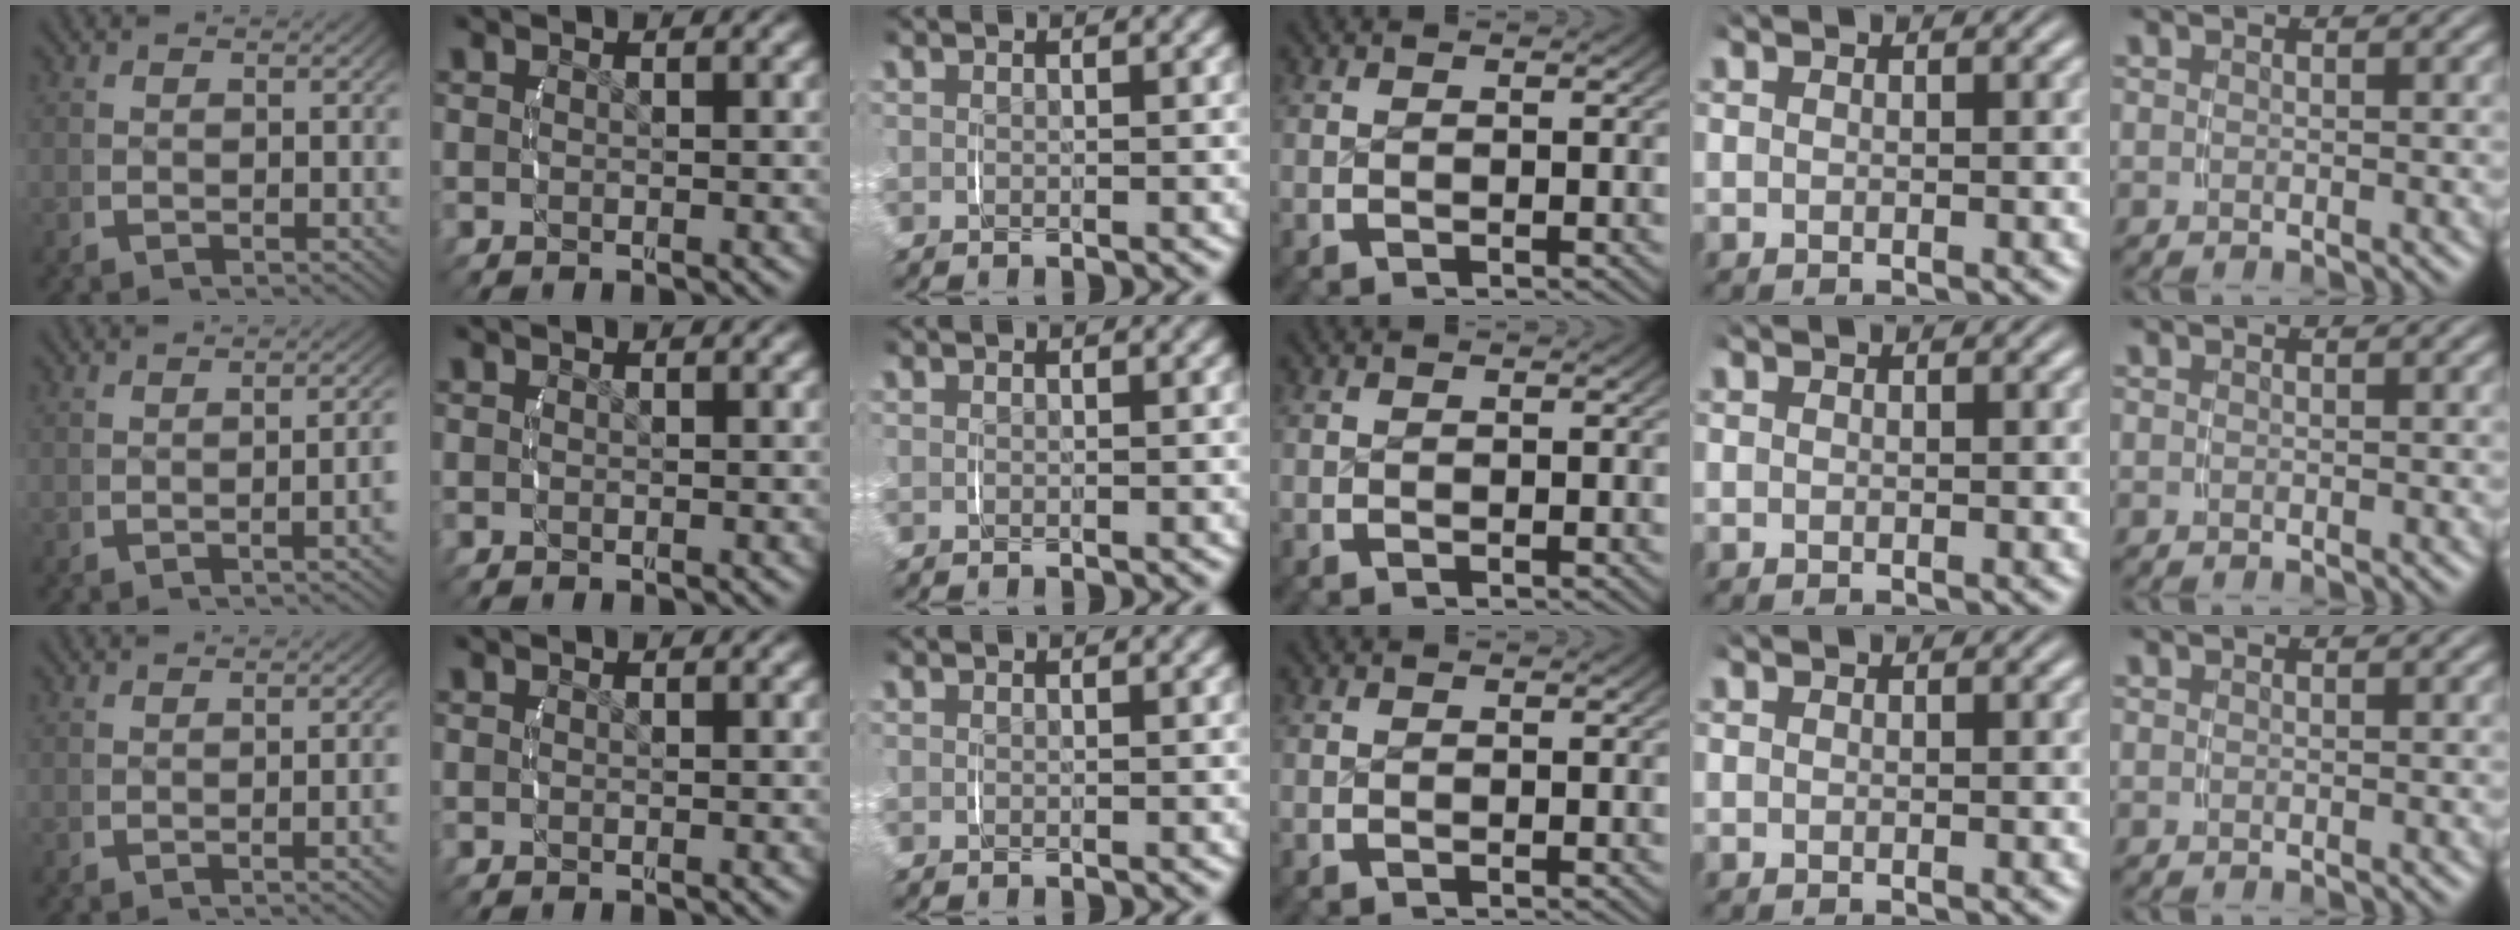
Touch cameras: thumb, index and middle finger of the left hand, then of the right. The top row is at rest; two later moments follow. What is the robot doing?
{"motion": "lift_and_place", "object": "measuring cup"}